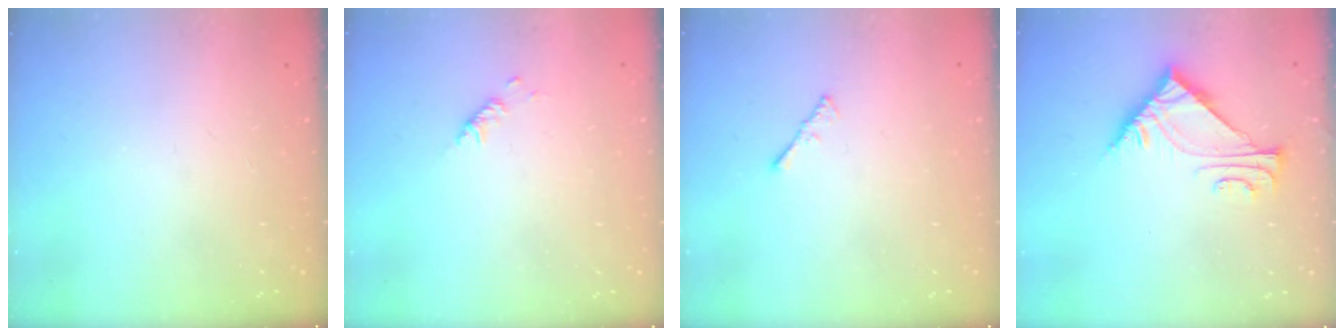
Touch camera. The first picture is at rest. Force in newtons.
{"total": 2.9, "press": 2.9, "slide": 0.6}
{"total": 1.5, "press": 1.4, "slide": 0.4}
{"total": 7.1, "press": 7.1, "slide": 0.4}